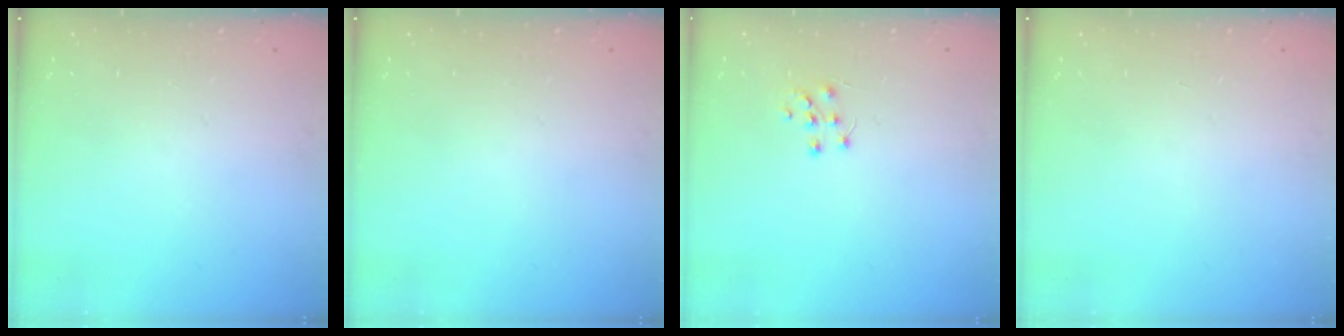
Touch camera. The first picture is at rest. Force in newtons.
{"total": 0.0}
{"total": 5.5, "press": 5.5, "slide": 0.6}
{"total": 0.0}